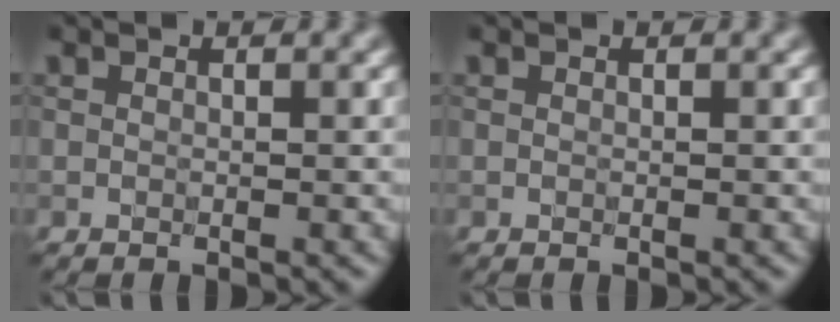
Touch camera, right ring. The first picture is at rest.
{"total": 0.0}